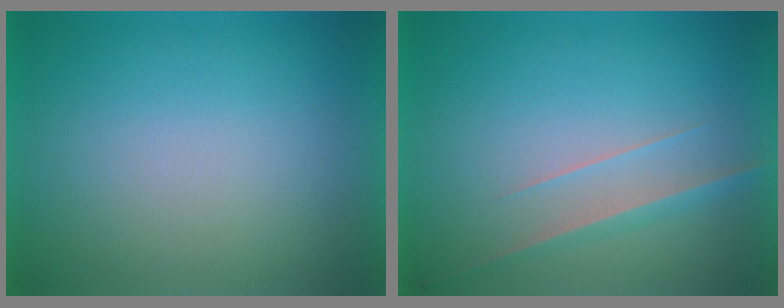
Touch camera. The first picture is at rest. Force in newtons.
{"total": 2.8}